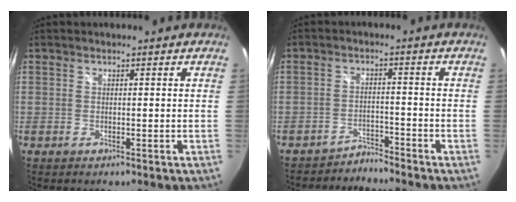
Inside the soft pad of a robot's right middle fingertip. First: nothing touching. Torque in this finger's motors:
{"motor_torque": [-0.47, -0.19, -0.07, -0.02]}